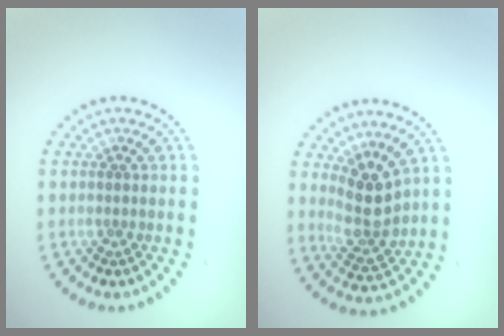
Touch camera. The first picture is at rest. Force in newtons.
{"total": 3.7, "press": 3.3, "slide": 1.6}